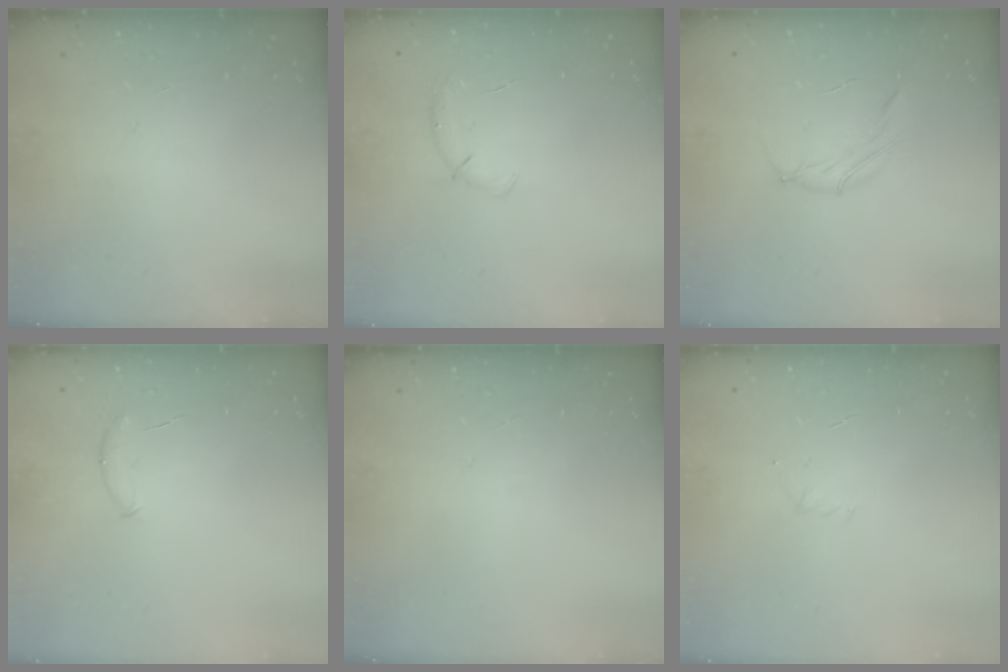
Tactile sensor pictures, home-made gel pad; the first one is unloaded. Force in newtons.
{"total": 4.3, "press": 4.1, "slide": 1.1}
{"total": 4.0, "press": 3.8, "slide": 1.0}
{"total": 5.8, "press": 5.7, "slide": 1.2}
{"total": 0.0}
{"total": 2.9, "press": 2.8, "slide": 0.8}